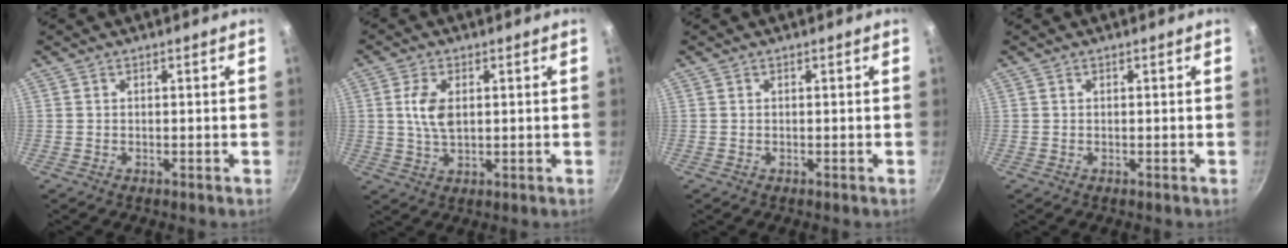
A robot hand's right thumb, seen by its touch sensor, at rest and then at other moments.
{"total": 6.0, "force": [1.2, 3.4, 4.8], "torque": [-0.090, -0.002, 0.023]}
{"total": 0.0}
{"total": 0.0}